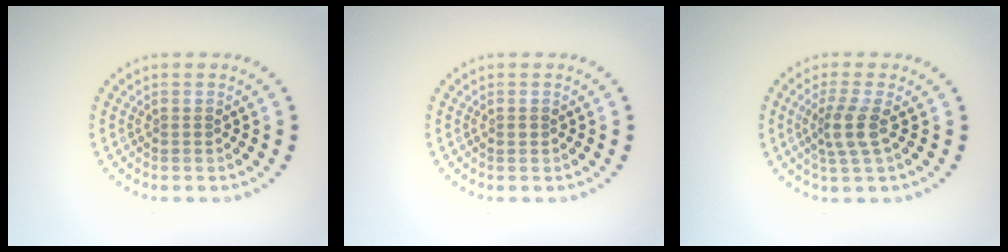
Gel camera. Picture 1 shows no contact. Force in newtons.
{"total": 0.6, "press": 0.6, "slide": 0.1}
{"total": 2.7, "press": 2.1, "slide": 1.7}